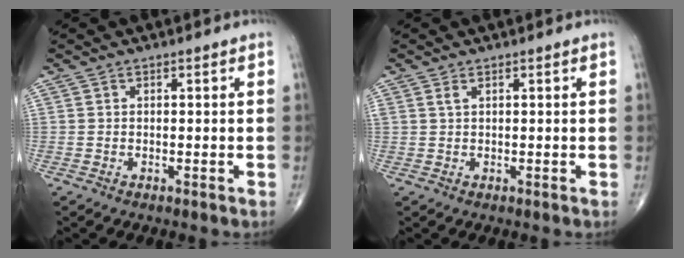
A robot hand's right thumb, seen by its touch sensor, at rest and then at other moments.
{"total": 1.0, "force": [0.6, 0.3, 0.7], "torque": [-0.016, 0.006, 0.015]}